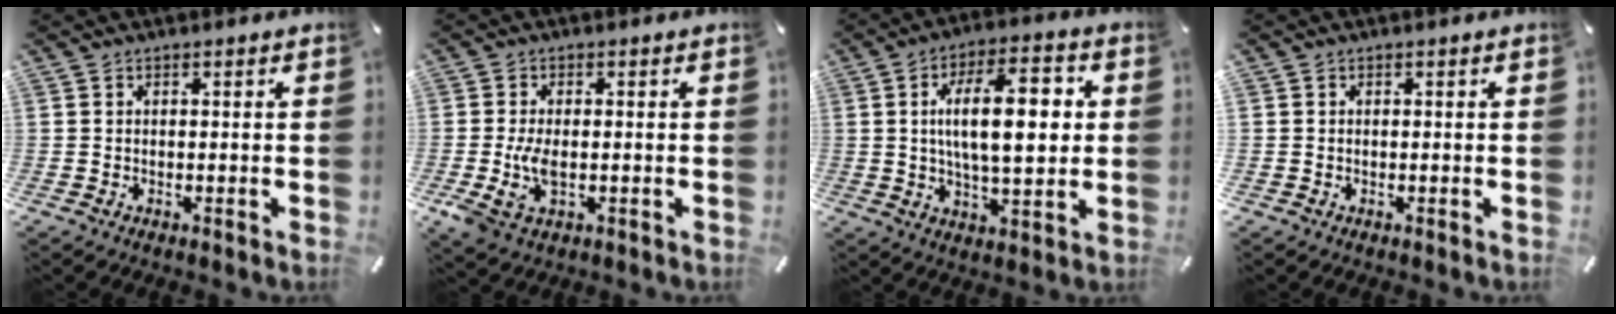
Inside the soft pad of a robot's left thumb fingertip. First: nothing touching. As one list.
[{"total": 6.2, "force": [-1.0, 3.4, 5.1], "torque": [-0.104, -0.006, -0.018]}, {"total": 16.0, "force": [2.6, 7.0, 14.2], "torque": [-0.241, 0.005, 0.031]}, {"total": 1.2, "force": [0.0, 1.1, -0.3], "torque": [0.006, 0.004, -0.004]}]